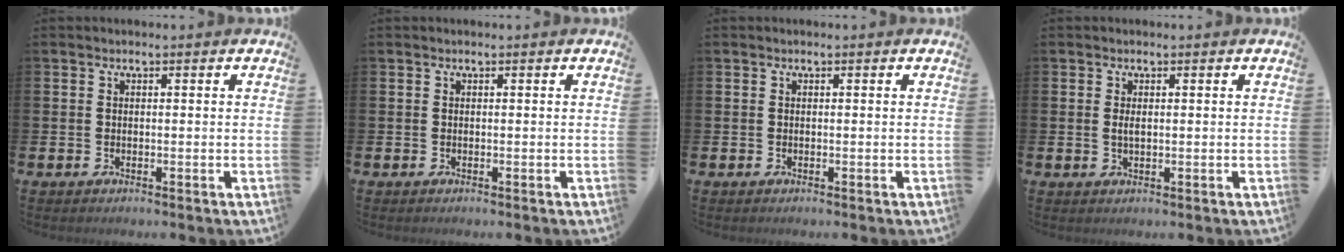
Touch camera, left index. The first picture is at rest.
{"total": 0.0}
{"total": 0.0}
{"total": 1.0, "force": [0.2, 0.4, 0.9], "torque": [-0.005, -0.002, 0.000]}